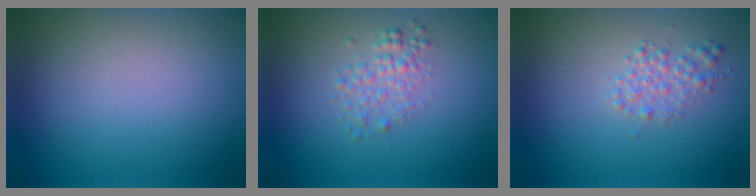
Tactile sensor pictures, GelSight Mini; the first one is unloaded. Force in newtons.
{"total": 1.9, "press": 1.9, "slide": 0.1}
{"total": 1.7, "press": 1.7, "slide": 0.0}